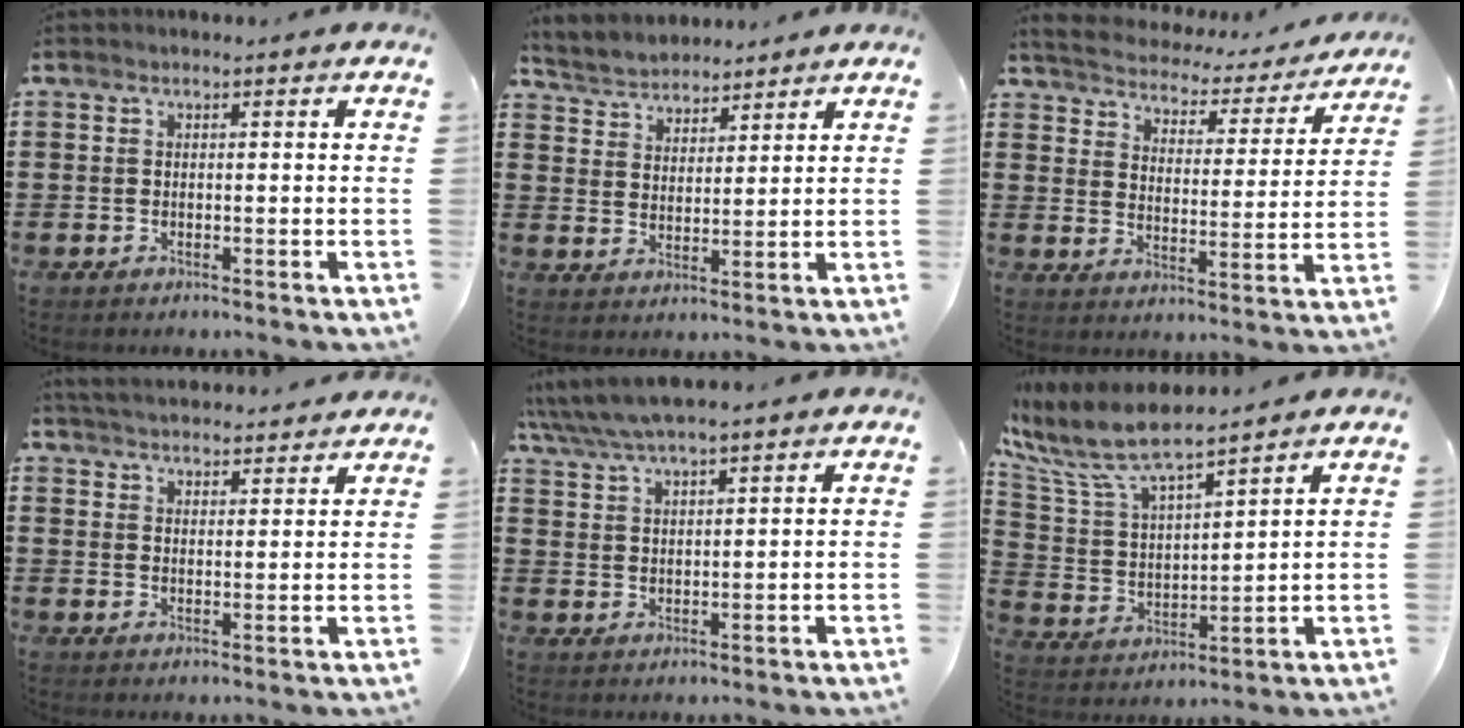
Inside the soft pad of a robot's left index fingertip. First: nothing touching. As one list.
[{"total": 4.0, "force": [3.8, 1.1, -0.3], "torque": [-0.015, -0.011, 0.069]}, {"total": 2.8, "force": [2.8, 0.4, 0.1], "torque": [-0.024, -0.025, 0.038]}, {"total": 4.0, "force": [4.0, 0.1, 0.4], "torque": [-0.021, -0.016, 0.072]}, {"total": 4.8, "force": [4.2, 0.5, 2.2], "torque": [-0.055, -0.011, 0.074]}, {"total": 8.8, "force": [7.5, 1.6, 4.3], "torque": [-0.116, -0.037, 0.127]}]